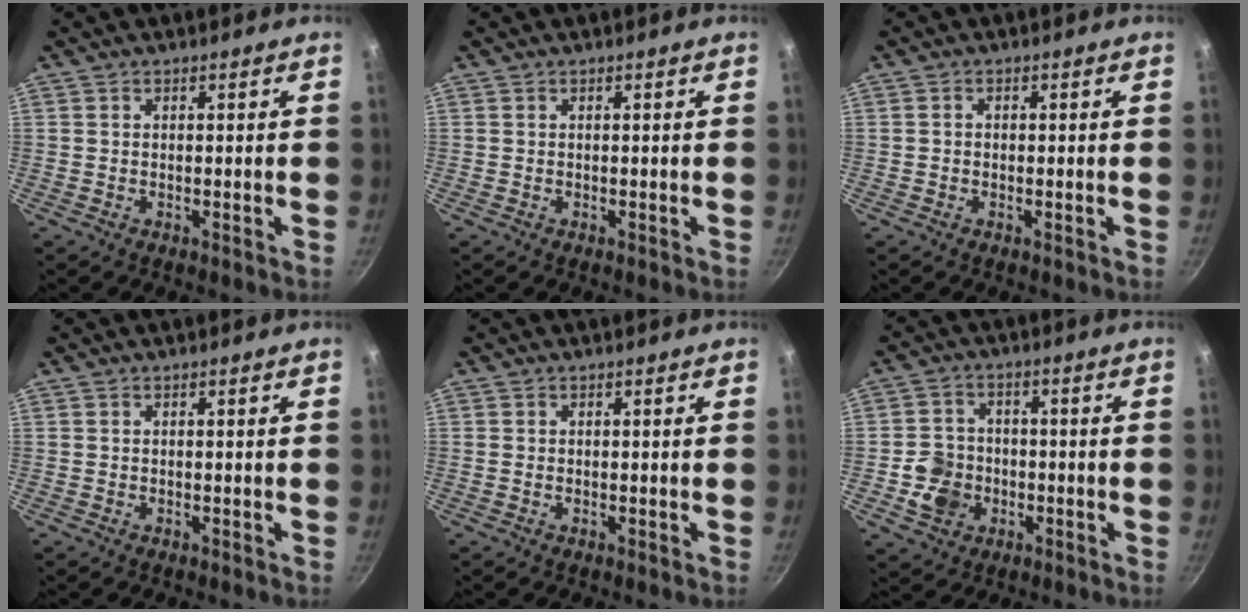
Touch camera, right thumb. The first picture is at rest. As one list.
[{"total": 0.0}, {"total": 0.8, "force": [-0.2, 0.7, 0.4], "torque": [-0.007, 0.004, -0.004]}, {"total": 0.0}, {"total": 0.0}, {"total": 7.4, "force": [-2.0, 6.5, 2.9], "torque": [-0.029, 0.024, -0.040]}]